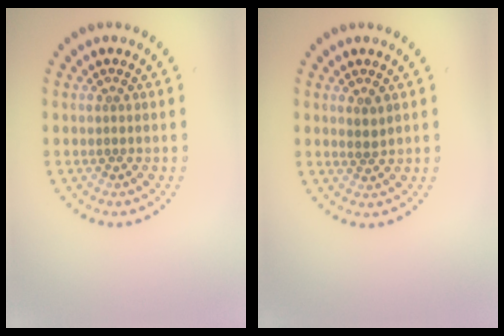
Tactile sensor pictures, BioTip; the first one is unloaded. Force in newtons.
{"total": 0.9, "press": 0.6, "slide": 0.6}